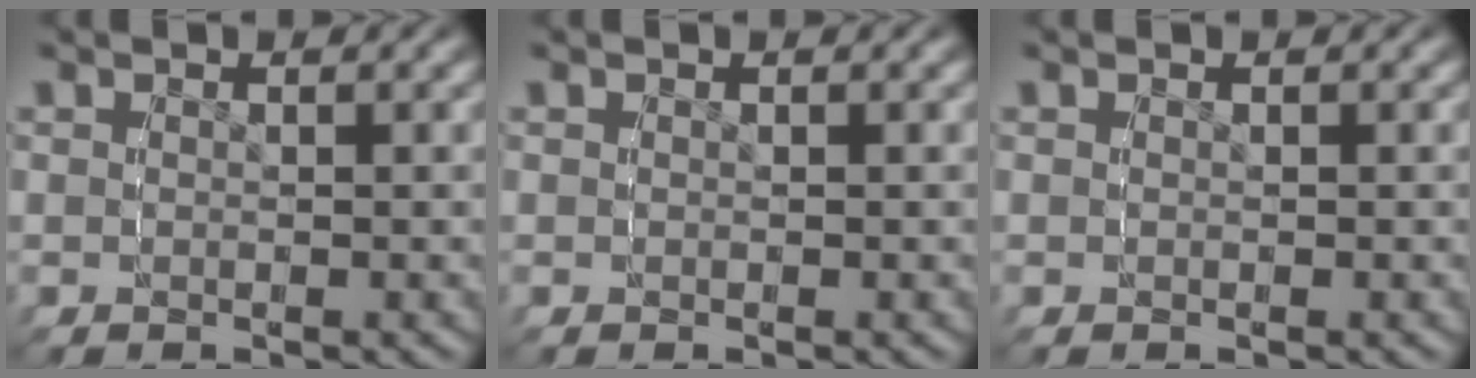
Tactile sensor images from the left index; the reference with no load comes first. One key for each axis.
{"total": 0.0}
{"total": 0.0}